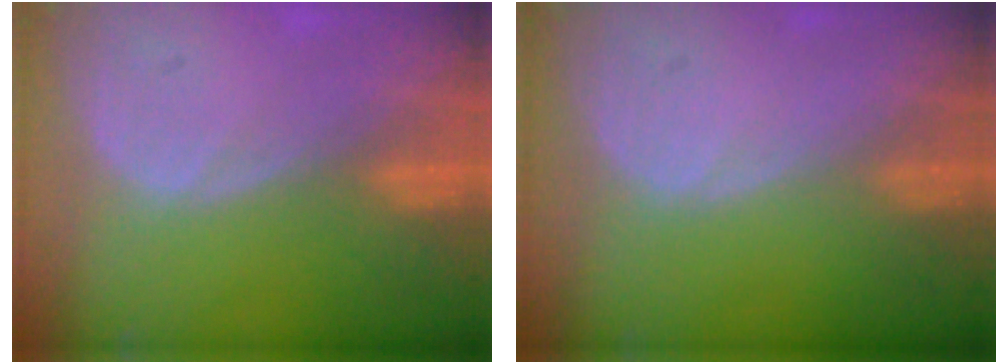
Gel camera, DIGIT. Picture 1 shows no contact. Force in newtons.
{"total": 0.0}